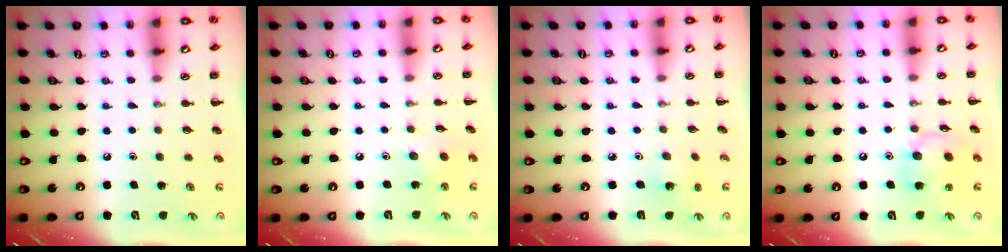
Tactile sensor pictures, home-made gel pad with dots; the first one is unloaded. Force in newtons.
{"total": 2.9, "press": 2.8, "slide": 0.6}
{"total": 1.6, "press": 1.5, "slide": 0.5}
{"total": 12.9, "press": 12.6, "slide": 2.9}